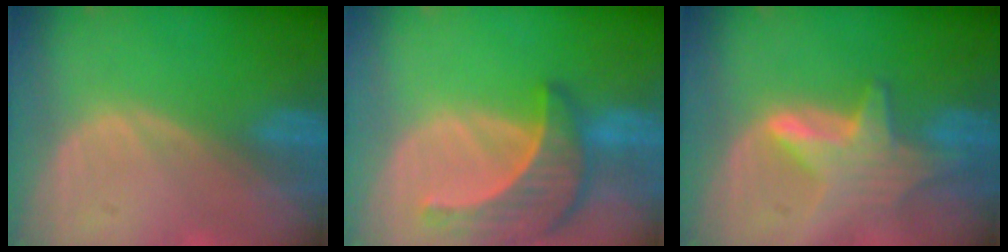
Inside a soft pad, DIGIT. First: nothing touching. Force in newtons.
{"total": 8.1, "press": 7.6, "slide": 2.8}
{"total": 6.8, "press": 6.4, "slide": 2.1}